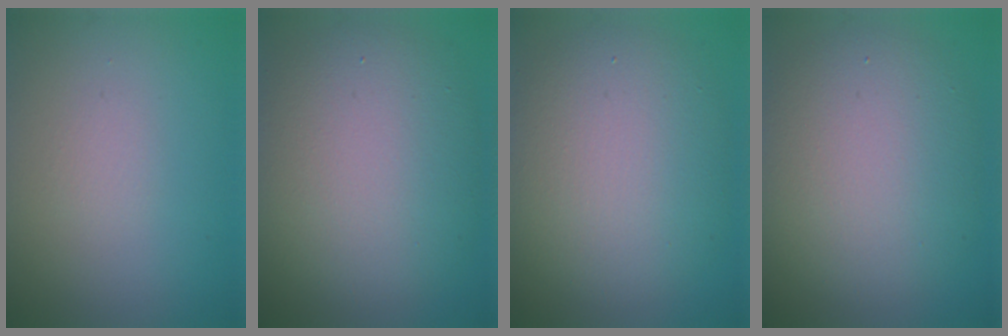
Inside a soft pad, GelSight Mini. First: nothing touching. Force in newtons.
{"total": 10.4, "press": 10.4, "slide": 0.6}
{"total": 8.5, "press": 8.5, "slide": 0.3}
{"total": 8.6, "press": 8.5, "slide": 0.8}